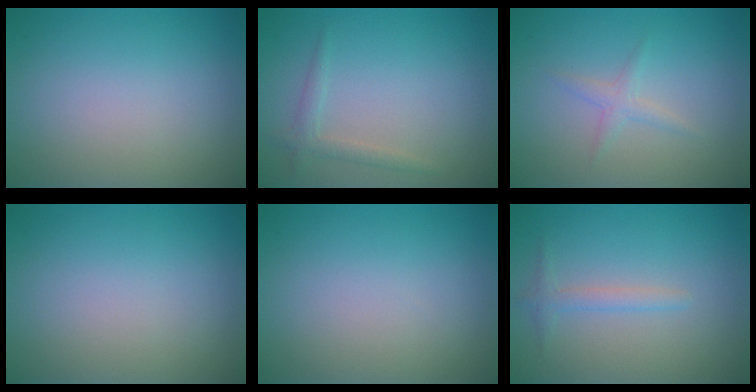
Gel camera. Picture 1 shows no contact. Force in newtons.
{"total": 1.5, "press": 1.5, "slide": 0.1}
{"total": 1.2, "press": 1.2, "slide": 0.0}
{"total": 0.0}
{"total": 0.0}
{"total": 1.4, "press": 1.4, "slide": 0.0}